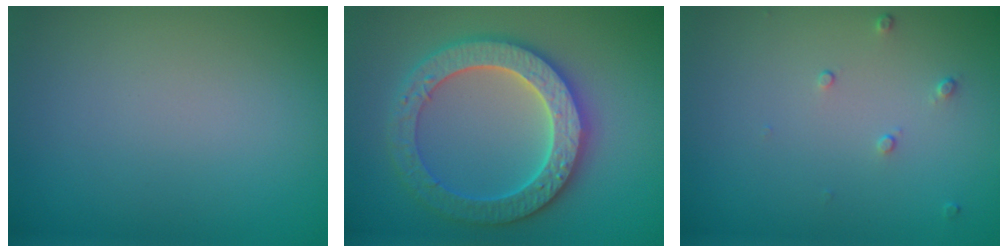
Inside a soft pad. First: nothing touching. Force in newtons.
{"total": 6.4, "press": 6.3, "slide": 1.3}
{"total": 0.7, "press": 0.5, "slide": 0.5}